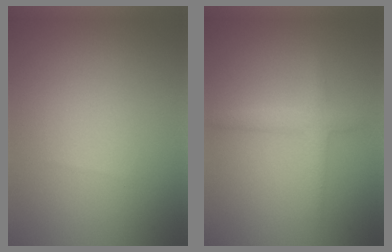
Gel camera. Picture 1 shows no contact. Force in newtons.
{"total": 2.2, "press": 2.2, "slide": 0.0}